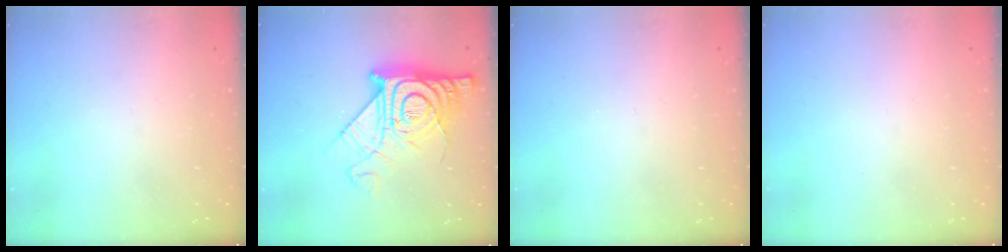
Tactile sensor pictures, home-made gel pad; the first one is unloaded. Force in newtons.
{"total": 18.3, "press": 18.3, "slide": 1.4}
{"total": 0.0}
{"total": 1.6, "press": 1.6, "slide": 0.1}